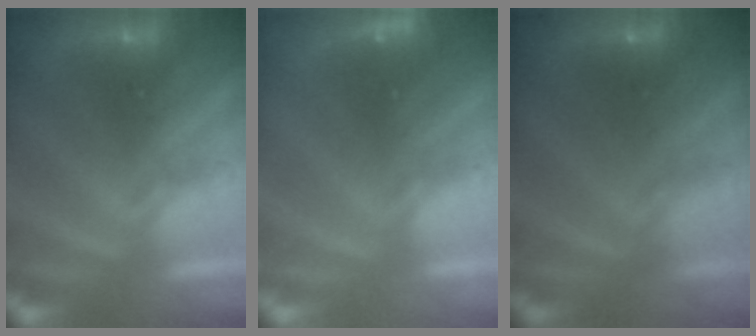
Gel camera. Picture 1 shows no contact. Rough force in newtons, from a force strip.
{"total": 2.4}
{"total": 1.9}